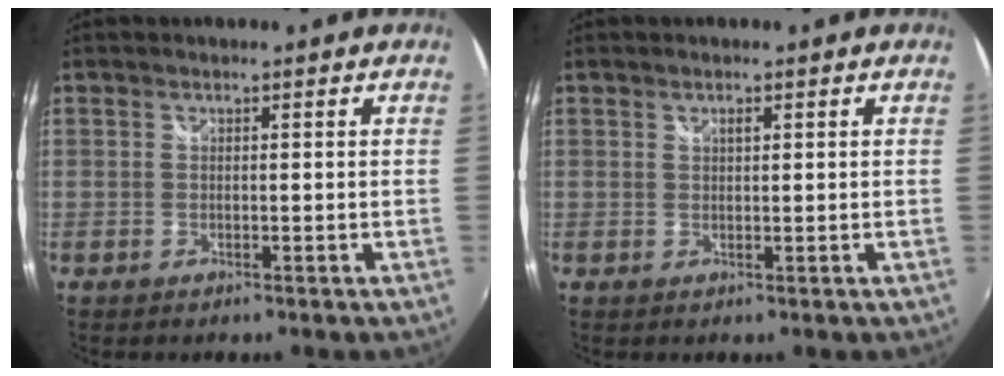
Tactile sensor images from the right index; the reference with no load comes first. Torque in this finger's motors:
{"motor_torque": [0.13, 0.01, 0.03, 0.03]}